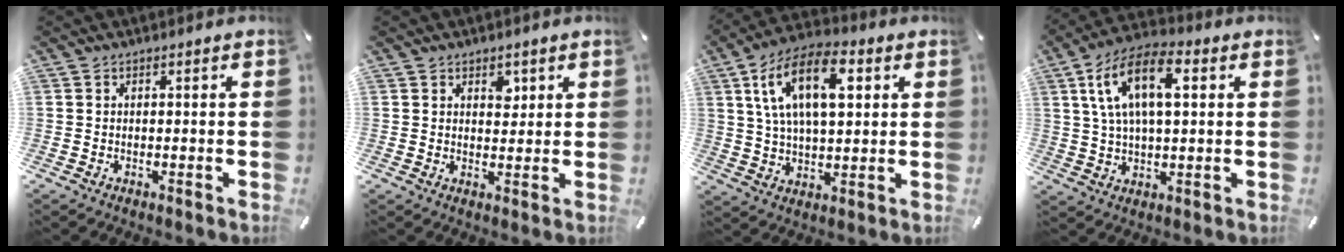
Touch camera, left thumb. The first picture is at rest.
{"total": 3.1, "force": [1.7, 2.2, 1.5], "torque": [0.009, -0.013, 0.022]}
{"total": 15.5, "force": [5.4, 8.2, 12.0], "torque": [-0.225, 0.001, 0.088]}
{"total": 13.5, "force": [4.3, 6.9, 10.7], "torque": [-0.214, 0.006, 0.072]}